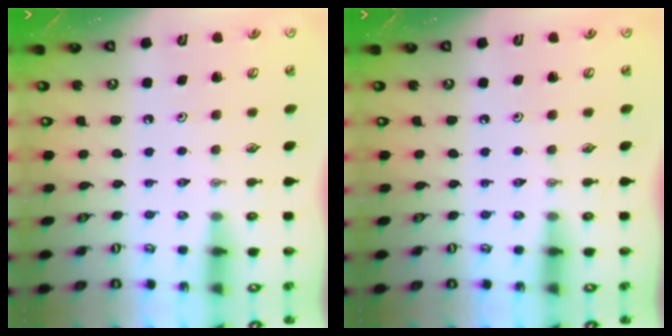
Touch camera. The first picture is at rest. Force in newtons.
{"total": 0.0}